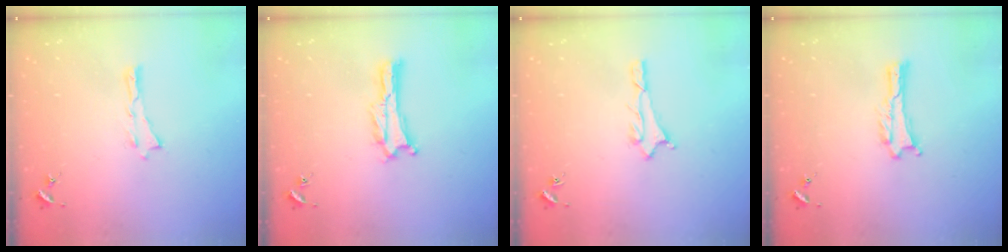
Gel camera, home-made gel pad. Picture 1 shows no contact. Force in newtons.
{"total": 0.0}
{"total": 1.1, "press": 1.1, "slide": 0.1}
{"total": 0.0}